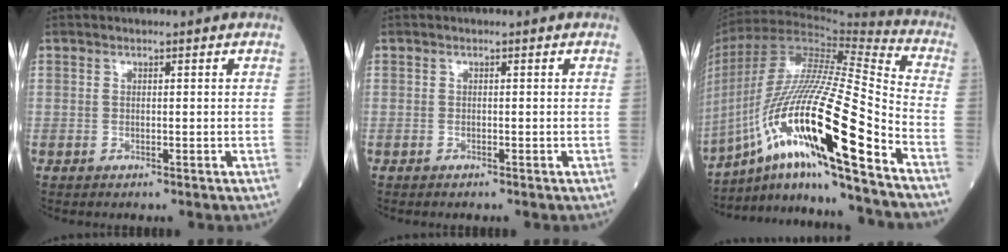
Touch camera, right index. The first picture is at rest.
{"total": 0.0}
{"total": 25.4, "force": [-12.8, 0.9, 22.0], "torque": [-0.421, -0.029, -0.231]}